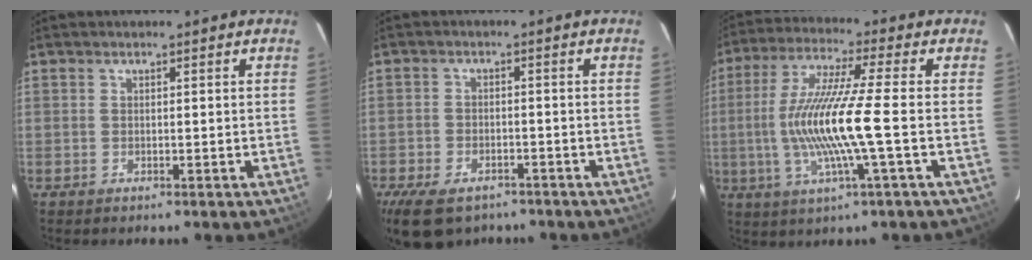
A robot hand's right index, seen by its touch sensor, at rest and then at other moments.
{"total": 11.1, "force": [-7.6, 6.1, 5.3], "torque": [-0.136, -0.013, -0.125]}
{"total": 13.8, "force": [-2.3, -0.6, 13.6], "torque": [-0.268, -0.007, -0.040]}